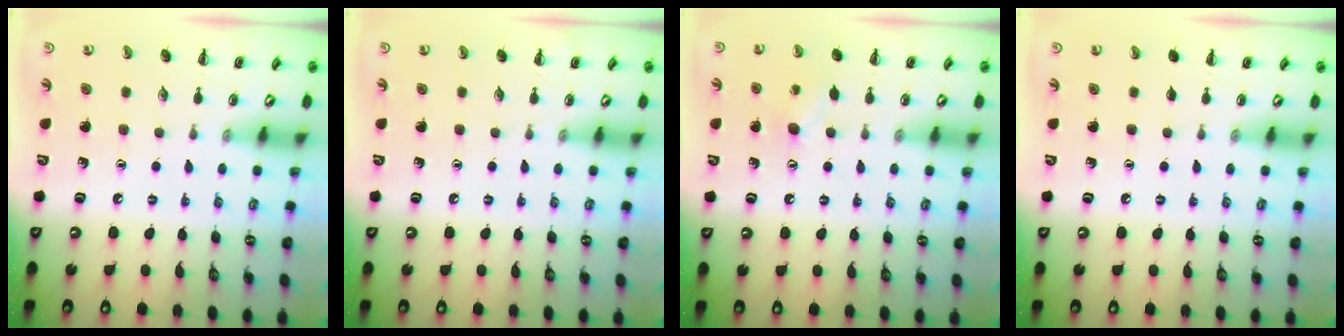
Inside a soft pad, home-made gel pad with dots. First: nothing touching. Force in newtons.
{"total": 0.0}
{"total": 6.5, "press": 6.3, "slide": 1.5}
{"total": 0.0}